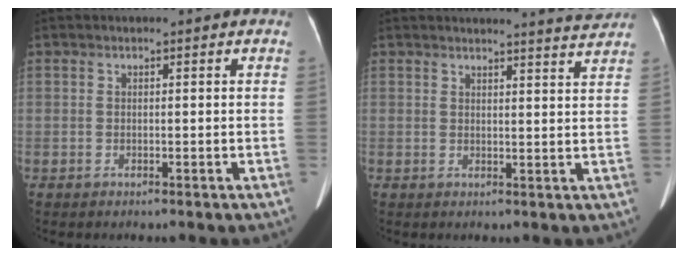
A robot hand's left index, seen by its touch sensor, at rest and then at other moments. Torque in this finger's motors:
{"motor_torque": [0.44, -0.77, 0.03, 0.04]}